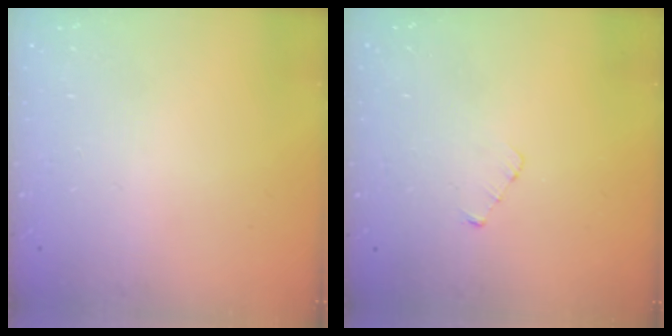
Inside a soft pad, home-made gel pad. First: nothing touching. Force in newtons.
{"total": 2.5, "press": 2.5, "slide": 0.2}